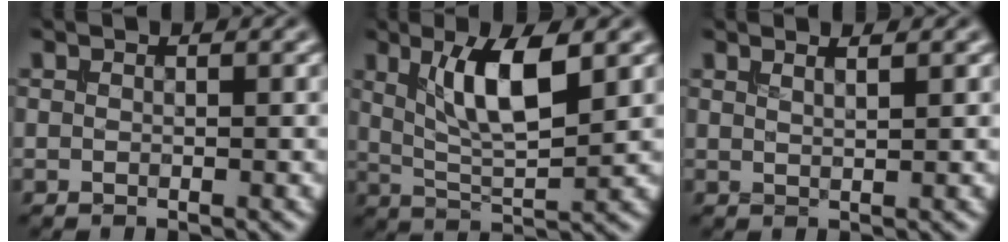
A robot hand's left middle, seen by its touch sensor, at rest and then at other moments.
{"total": 6.5, "force": [2.4, 1.8, 5.8], "torque": [-0.103, -0.006, 0.044]}
{"total": 1.7, "force": [1.2, 0.6, 1.0], "torque": [-0.003, 0.005, 0.004]}